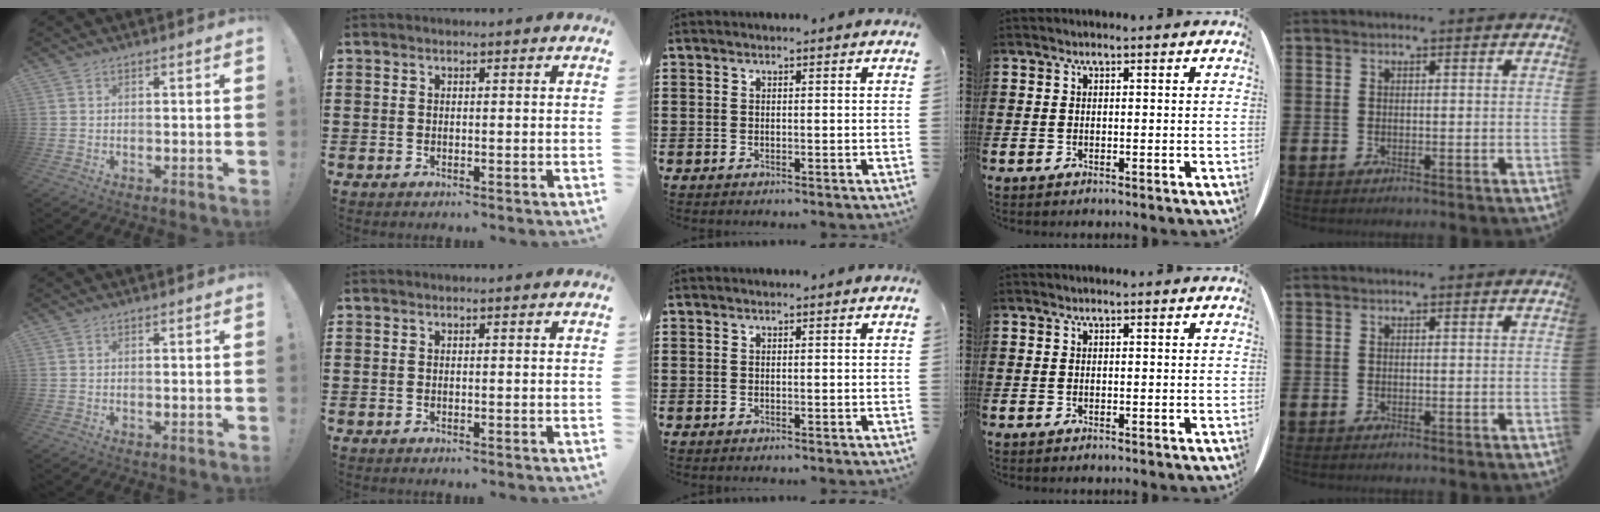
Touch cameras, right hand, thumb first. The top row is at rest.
{}